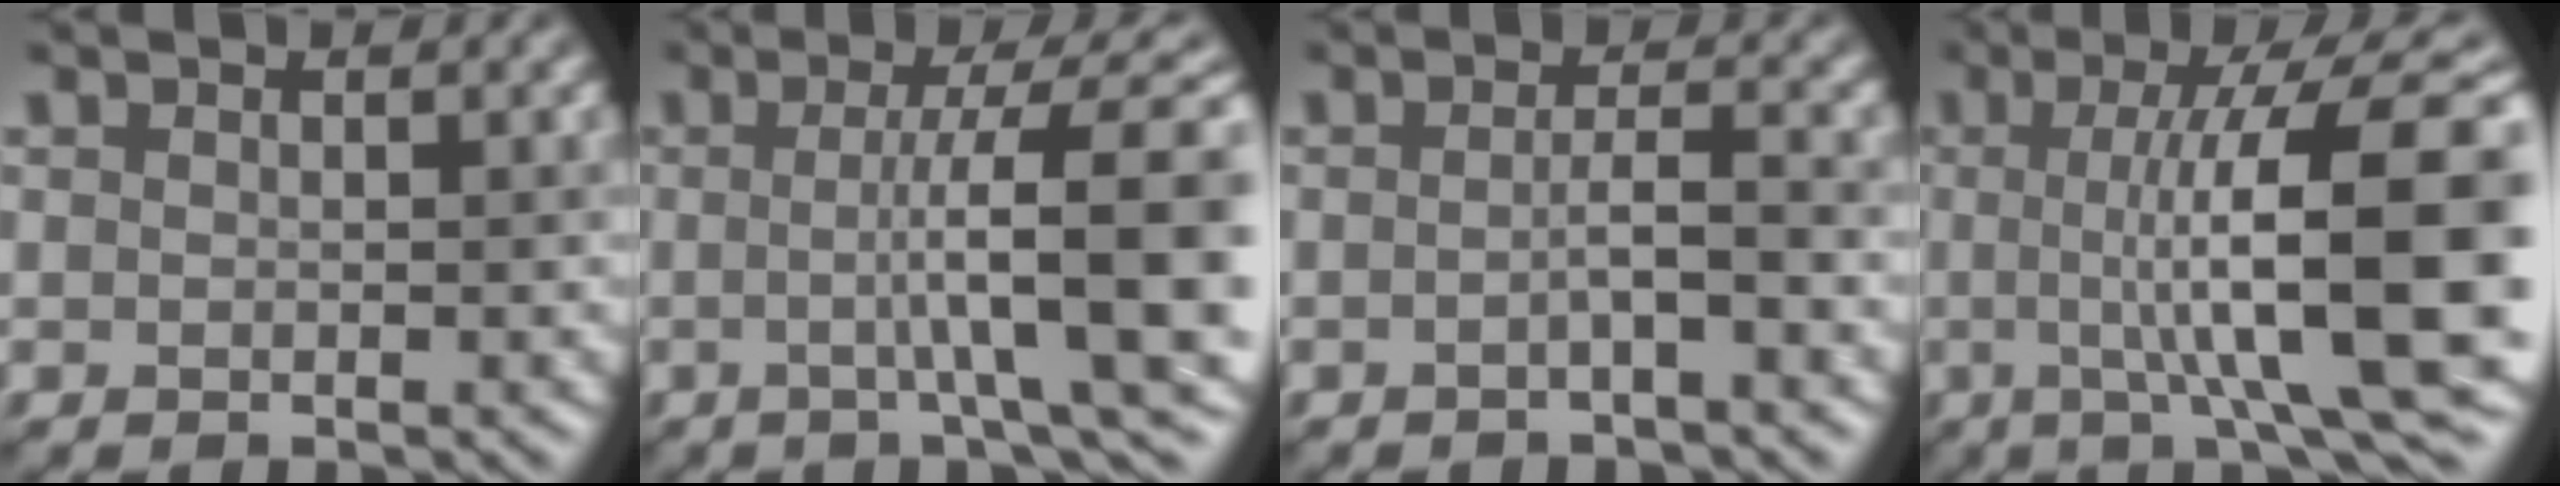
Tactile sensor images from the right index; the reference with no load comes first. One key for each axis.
{"total": 11.3, "fx": 0.2, "fy": 2.2, "fz": 11.1, "tx": -0.125, "ty": 0.013, "tz": 0.004}
{"total": 1.8, "fx": -0.7, "fy": 0.0, "fz": 1.6, "tx": -0.034, "ty": 0.001, "tz": -0.012}
{"total": 14.3, "fx": 0.3, "fy": 3.3, "fz": 13.9, "tx": -0.170, "ty": 0.009, "tz": 0.006}